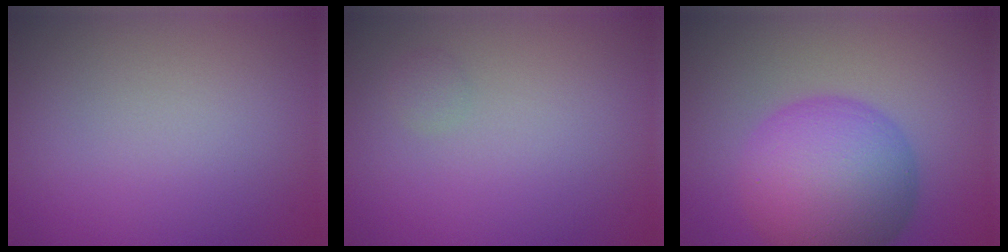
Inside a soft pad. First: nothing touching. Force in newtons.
{"total": 0.6, "press": 0.6, "slide": 0.0}
{"total": 9.7, "press": 9.7, "slide": 0.3}